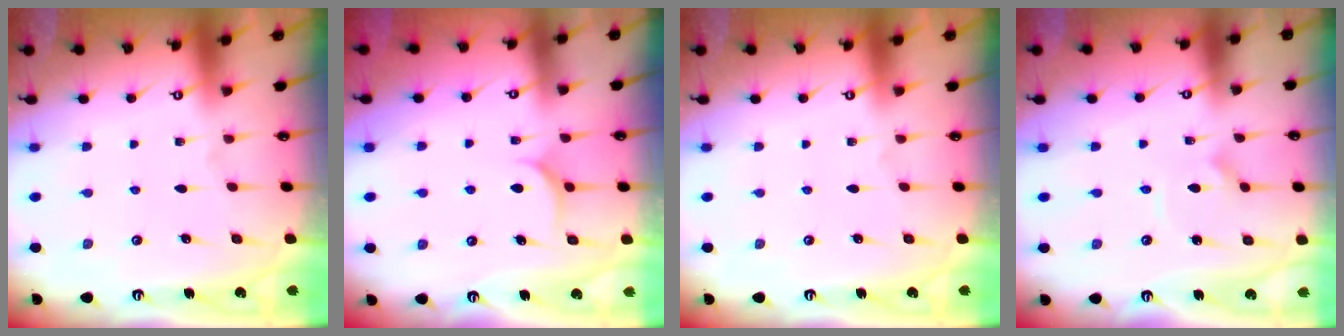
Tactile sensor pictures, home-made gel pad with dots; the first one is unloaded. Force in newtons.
{"total": 5.6, "press": 5.6, "slide": 0.7}
{"total": 0.0}
{"total": 2.4, "press": 2.4, "slide": 0.2}